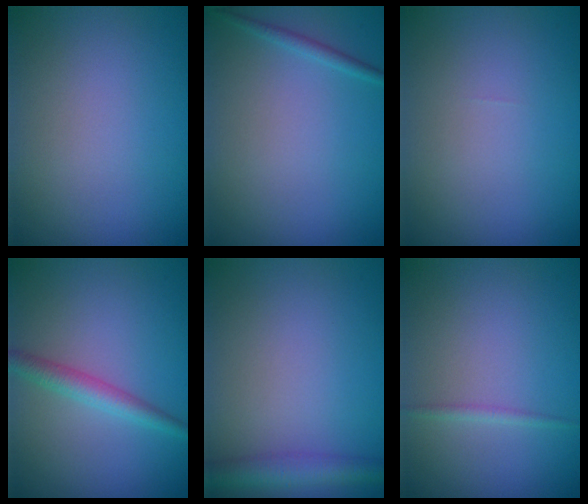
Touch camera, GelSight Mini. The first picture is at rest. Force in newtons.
{"total": 1.0, "press": 1.0, "slide": 0.1}
{"total": 0.0}
{"total": 2.3, "press": 2.3, "slide": 0.0}
{"total": 3.0, "press": 3.0, "slide": 0.2}
{"total": 0.7, "press": 0.7, "slide": 0.0}